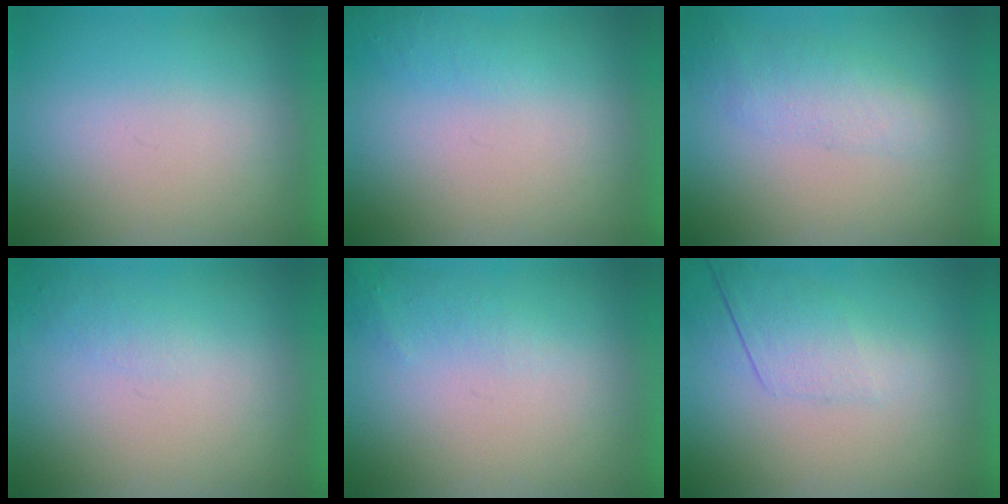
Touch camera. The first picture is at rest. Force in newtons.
{"total": 1.1}
{"total": 2.1}
{"total": 1.2}
{"total": 1.3}
{"total": 2.2}